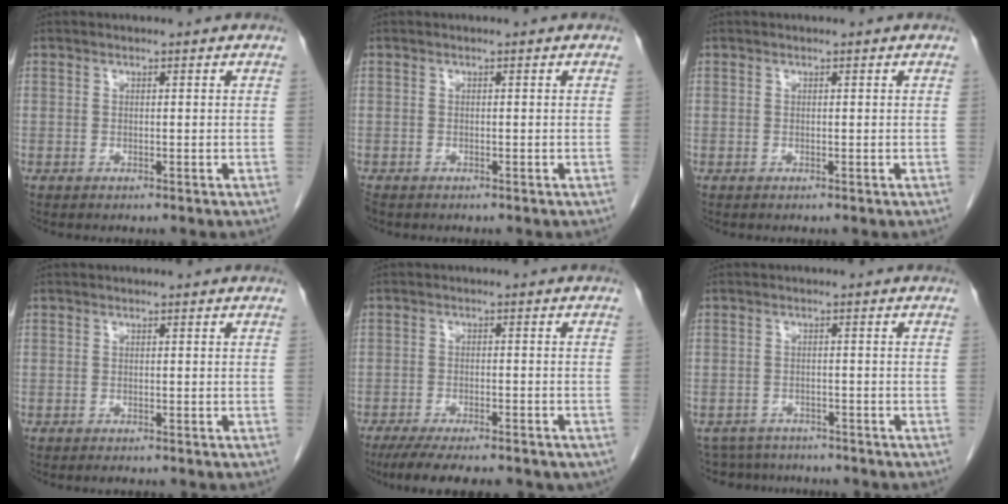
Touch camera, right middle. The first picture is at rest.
{"total": 1.1, "force": [-0.9, 0.5, 0.4], "torque": [-0.013, -0.003, -0.015]}
{"total": 0.0}
{"total": 0.6, "force": [-0.5, 0.1, 0.2], "torque": [-0.008, -0.003, -0.006]}
{"total": 13.3, "force": [-10.5, 3.7, 7.3], "torque": [-0.119, -0.012, -0.143]}
{"total": 7.0, "force": [-6.4, 2.6, 0.8], "torque": [-0.014, 0.004, -0.088]}